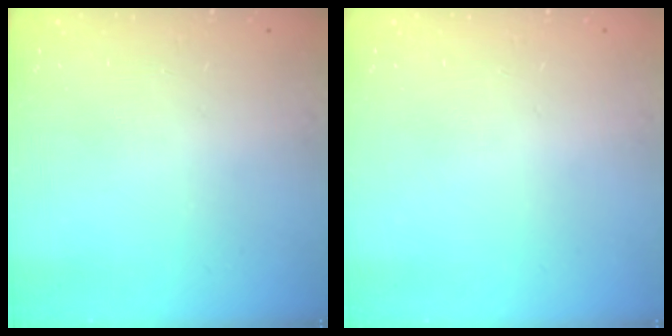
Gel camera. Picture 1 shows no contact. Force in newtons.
{"total": 0.0}